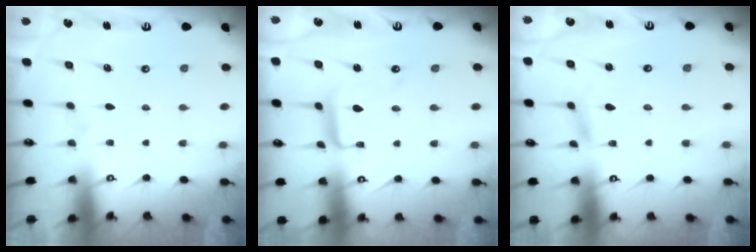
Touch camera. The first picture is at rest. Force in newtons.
{"total": 9.2, "press": 9.2, "slide": 0.6}
{"total": 2.5, "press": 2.5, "slide": 0.3}